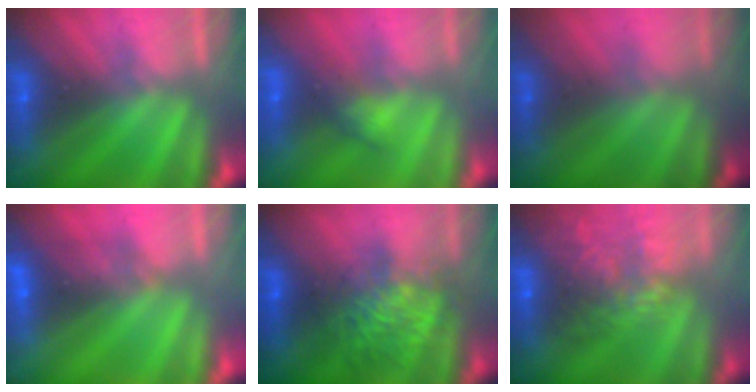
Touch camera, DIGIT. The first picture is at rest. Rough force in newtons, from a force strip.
{"total": 2.9}
{"total": 1.8}
{"total": 2.3}
{"total": 6.9}
{"total": 10.5}